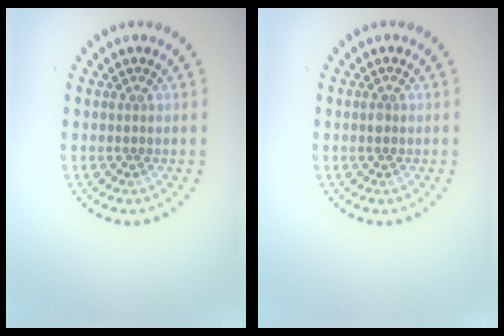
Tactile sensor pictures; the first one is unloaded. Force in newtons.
{"total": 0.7, "press": 0.7, "slide": 0.1}